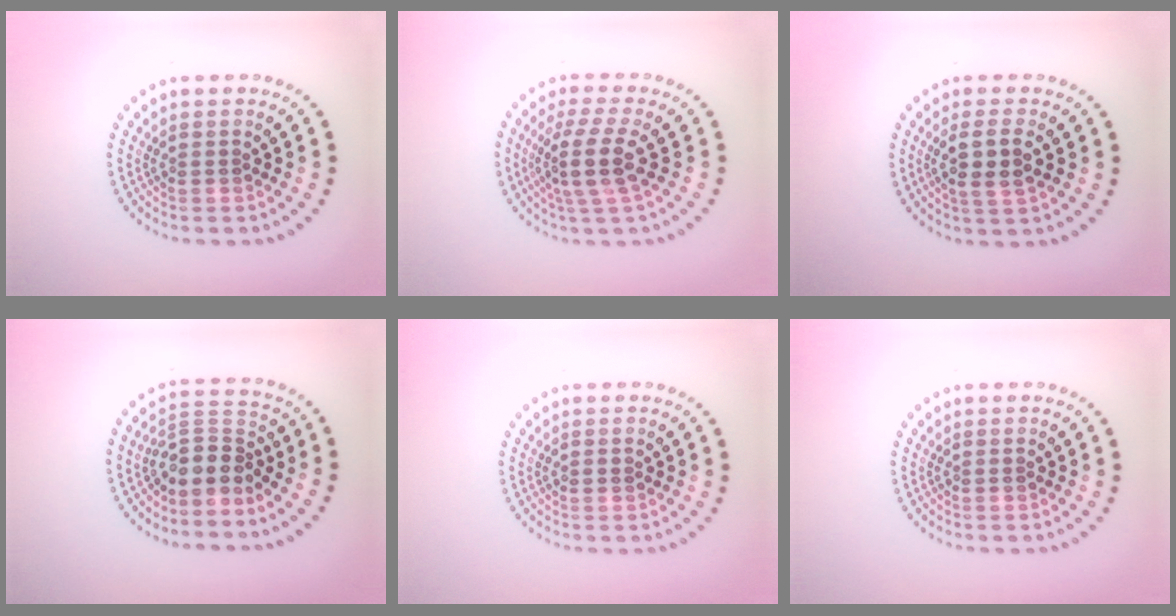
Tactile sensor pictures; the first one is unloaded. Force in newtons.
{"total": 4.0, "press": 3.1, "slide": 2.5}
{"total": 3.0, "press": 2.7, "slide": 1.2}
{"total": 3.5, "press": 2.6, "slide": 2.4}
{"total": 0.6, "press": 0.6, "slide": 0.2}
{"total": 0.0}